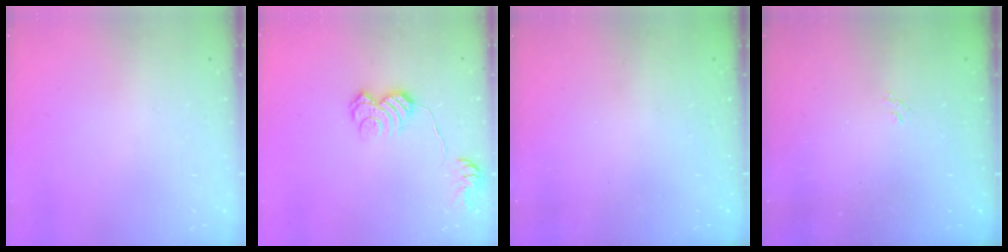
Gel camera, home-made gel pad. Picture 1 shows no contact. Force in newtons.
{"total": 10.9, "press": 10.8, "slide": 0.8}
{"total": 2.3, "press": 2.2, "slide": 0.7}
{"total": 1.3, "press": 0.7, "slide": 1.2}